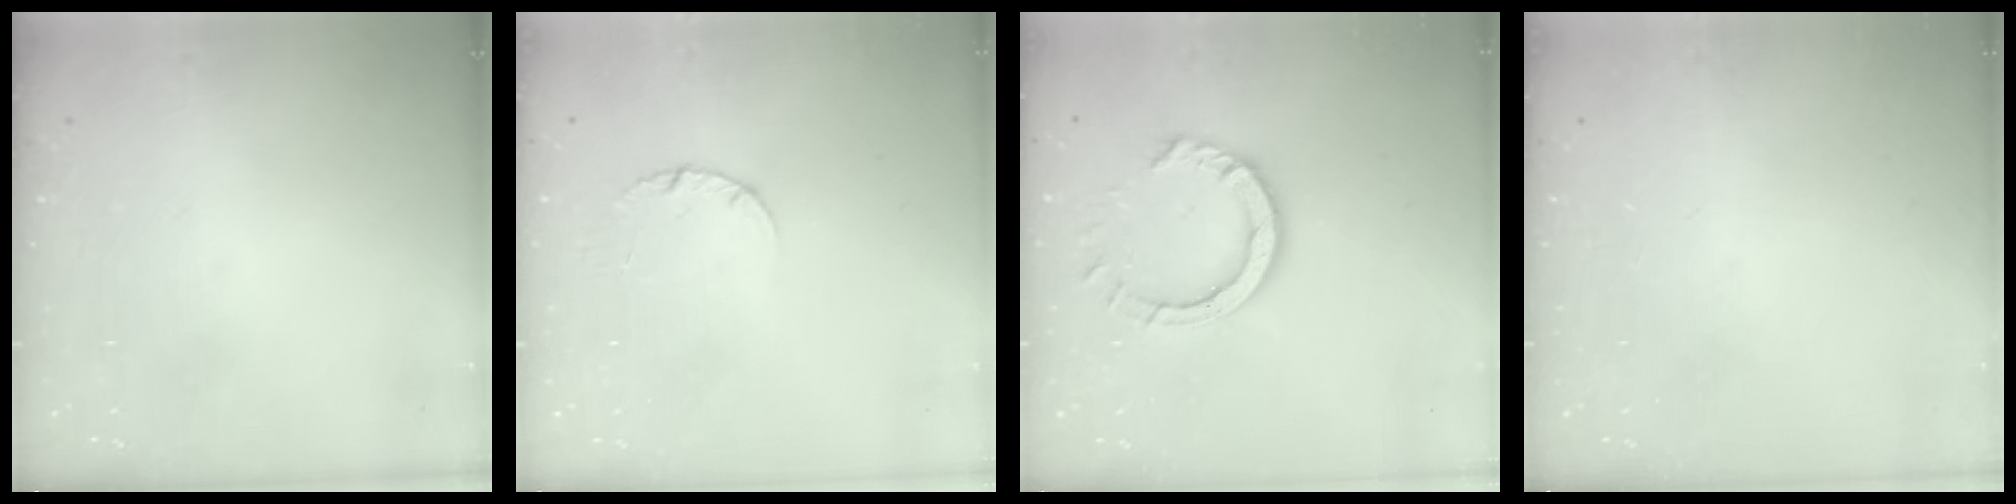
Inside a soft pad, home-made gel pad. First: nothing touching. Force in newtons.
{"total": 2.5, "press": 2.5, "slide": 0.3}
{"total": 8.9, "press": 8.8, "slide": 0.8}
{"total": 0.0}